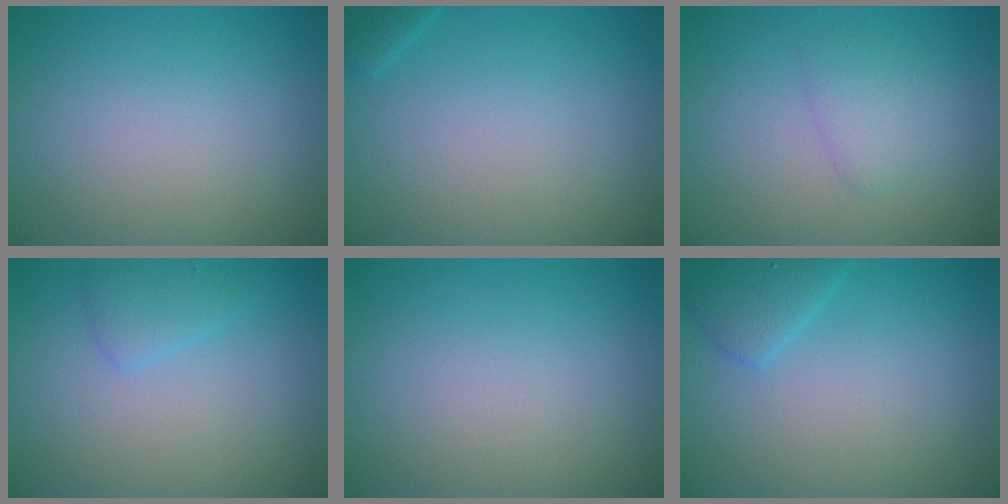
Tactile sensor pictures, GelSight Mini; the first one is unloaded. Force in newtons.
{"total": 1.1, "press": 1.1, "slide": 0.1}
{"total": 1.8, "press": 1.8, "slide": 0.1}
{"total": 1.6, "press": 1.6, "slide": 0.1}
{"total": 0.0}
{"total": 2.1, "press": 2.1, "slide": 0.2}